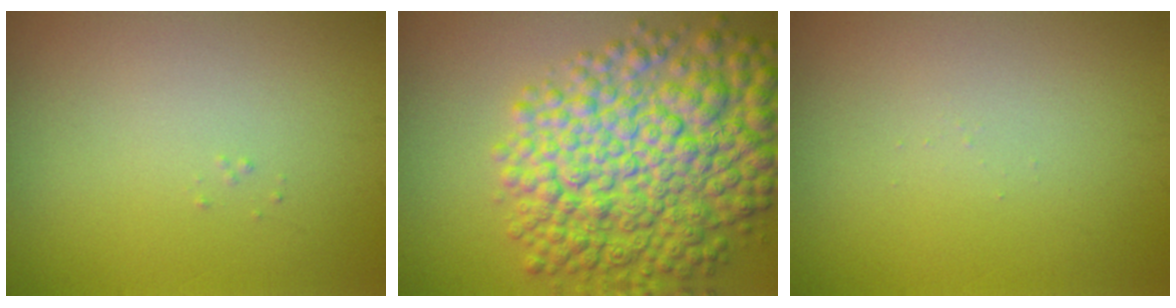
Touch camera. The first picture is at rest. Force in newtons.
{"total": 11.2, "press": 11.2, "slide": 0.3}
{"total": 0.0}